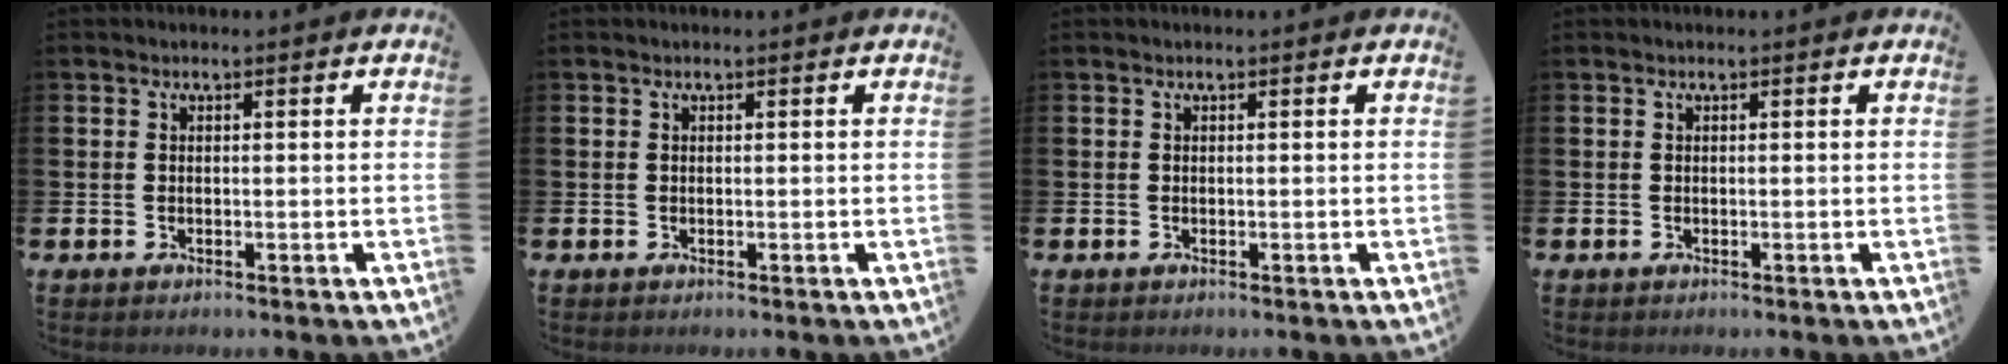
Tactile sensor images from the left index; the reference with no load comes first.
{"total": 0.0}
{"total": 0.0}
{"total": 0.0}